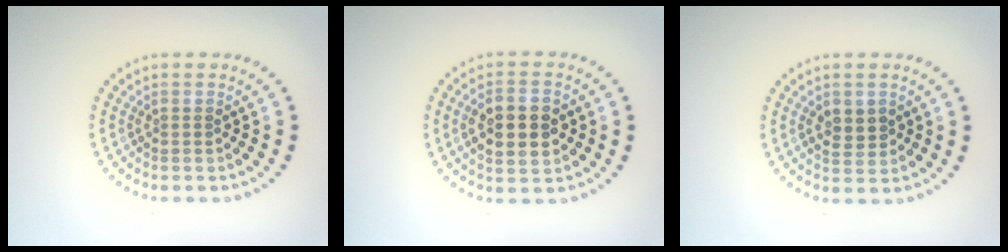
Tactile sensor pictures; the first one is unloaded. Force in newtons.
{"total": 5.1, "press": 5.1, "slide": 0.3}
{"total": 2.3, "press": 2.3, "slide": 0.2}